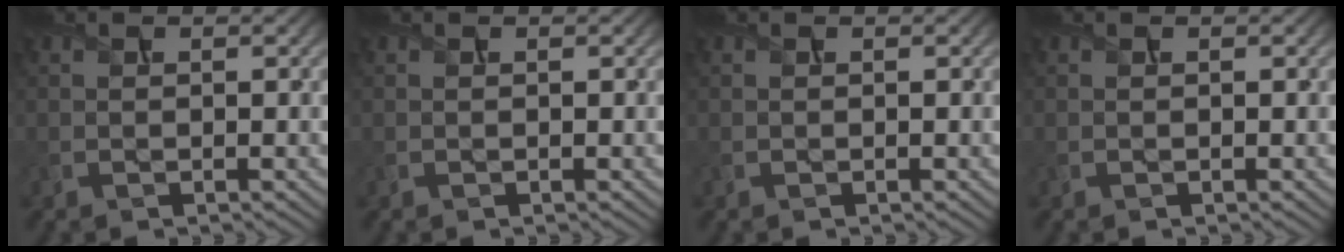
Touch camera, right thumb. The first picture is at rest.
{"total": 0.0}
{"total": 0.0}
{"total": 0.0}